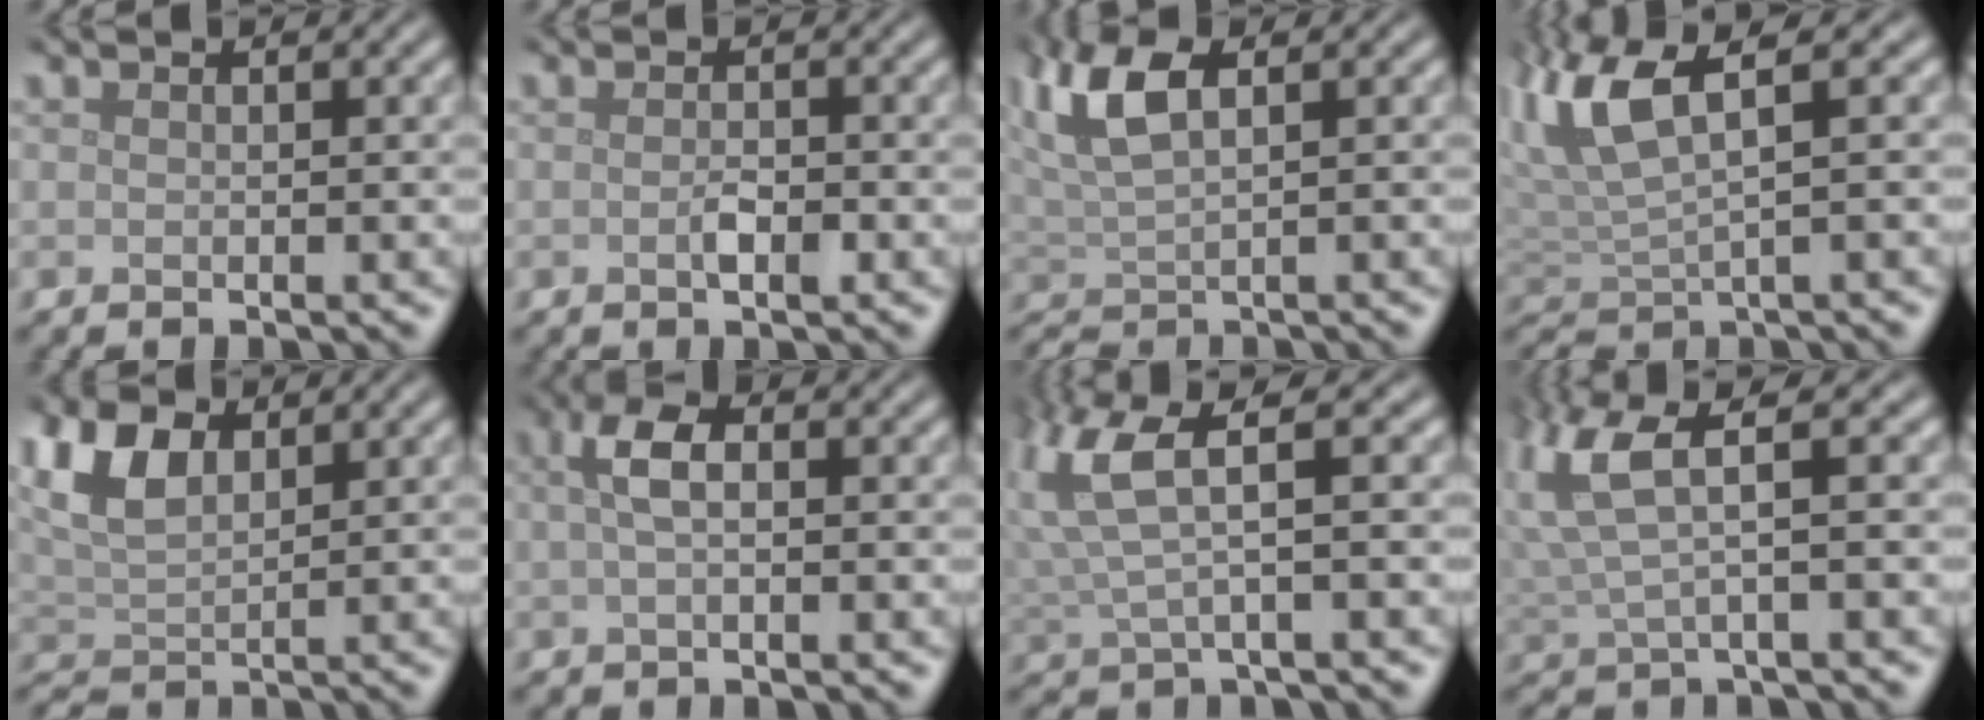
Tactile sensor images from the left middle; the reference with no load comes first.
{"total": 1.4, "force": [-0.5, 0.5, 1.2], "torque": [-0.025, -0.002, -0.009]}
{"total": 5.1, "force": [1.5, 2.1, 4.4], "torque": [-0.094, 0.009, 0.027]}
{"total": 5.9, "force": [2.7, 1.7, 5.0], "torque": [-0.109, 0.013, 0.046]}
{"total": 4.4, "force": [1.9, 2.5, 3.1], "torque": [-0.065, 0.008, 0.035]}
{"total": 2.7, "force": [0.4, 1.1, 2.4], "torque": [-0.050, 0.008, 0.001]}
{"total": 5.2, "force": [2.1, 1.1, 4.6], "torque": [-0.113, 0.006, 0.040]}
{"total": 4.6, "force": [1.8, 0.9, 4.2], "torque": [-0.104, 0.003, 0.032]}